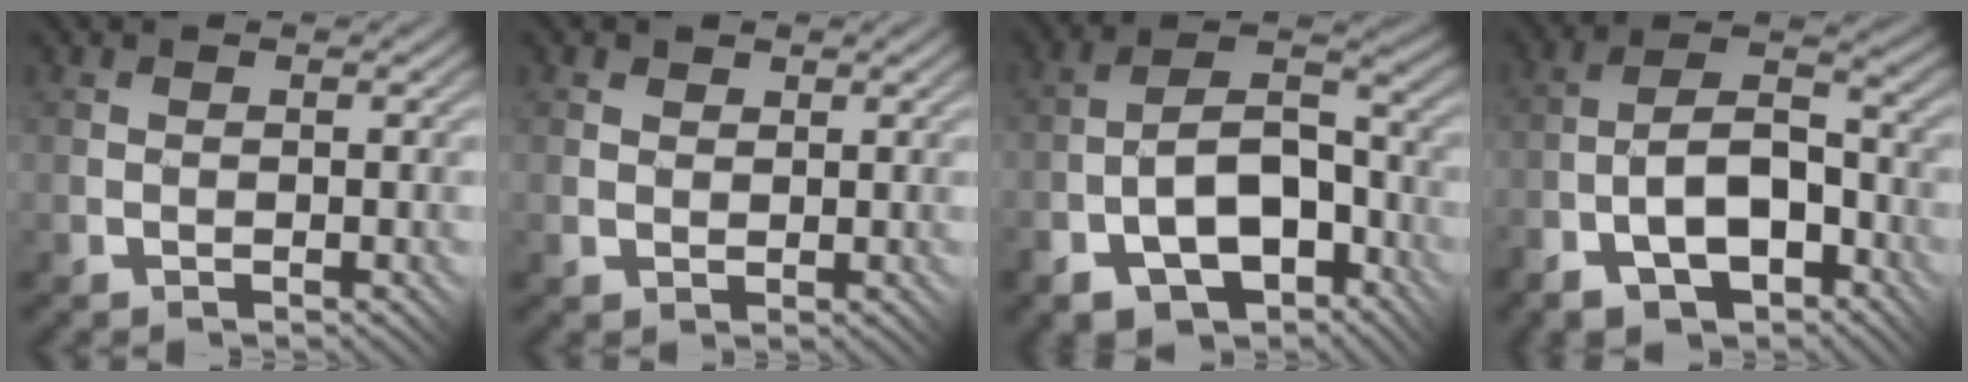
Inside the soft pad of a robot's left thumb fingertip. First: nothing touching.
{"total": 1.6, "force": [1.0, 1.2, 0.2], "torque": [-0.010, 0.001, 0.016]}
{"total": 12.8, "force": [-6.3, 6.7, 8.9], "torque": [-0.153, -0.011, -0.120]}
{"total": 10.5, "force": [-5.3, 4.9, 7.7], "torque": [-0.144, 0.004, -0.104]}